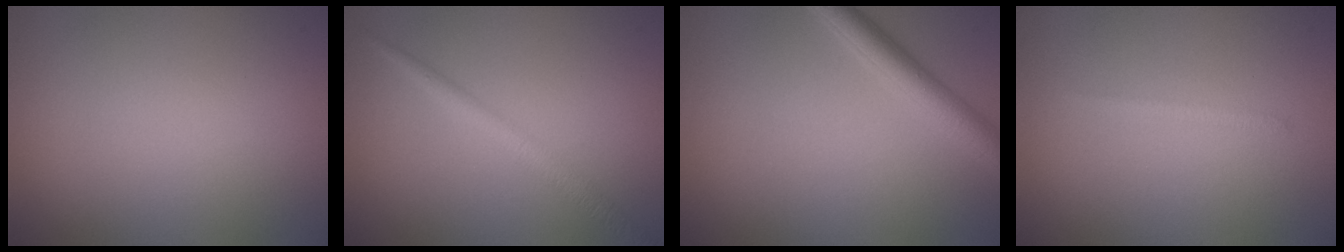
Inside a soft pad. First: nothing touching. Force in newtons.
{"total": 2.1, "press": 2.1, "slide": 0.1}
{"total": 3.1, "press": 3.1, "slide": 0.1}
{"total": 0.7, "press": 0.7, "slide": 0.1}